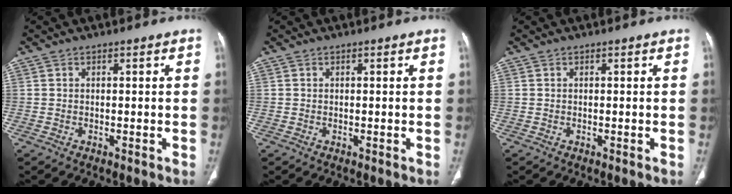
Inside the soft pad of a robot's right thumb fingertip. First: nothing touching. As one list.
[{"total": 0.0}, {"total": 0.0}]